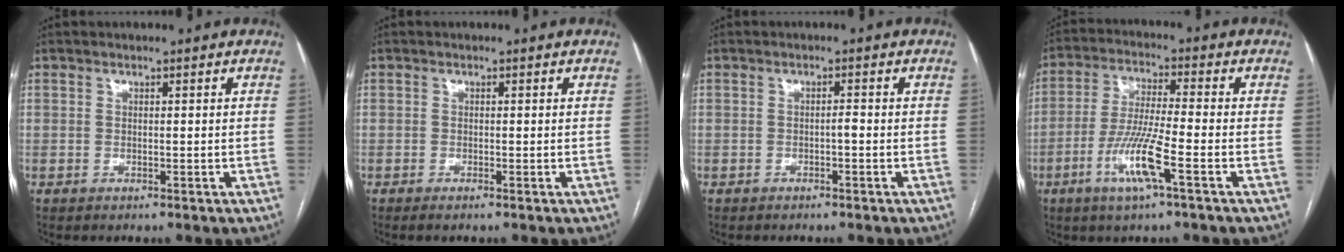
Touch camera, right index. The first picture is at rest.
{"total": 0.8, "force": [-0.6, 0.0, 0.6], "torque": [-0.011, -0.002, -0.012]}
{"total": 1.0, "force": [-0.4, 0.1, 0.9], "torque": [-0.014, 0.003, -0.008]}
{"total": 9.4, "force": [-3.9, 0.1, 8.6], "torque": [-0.174, -0.010, -0.079]}